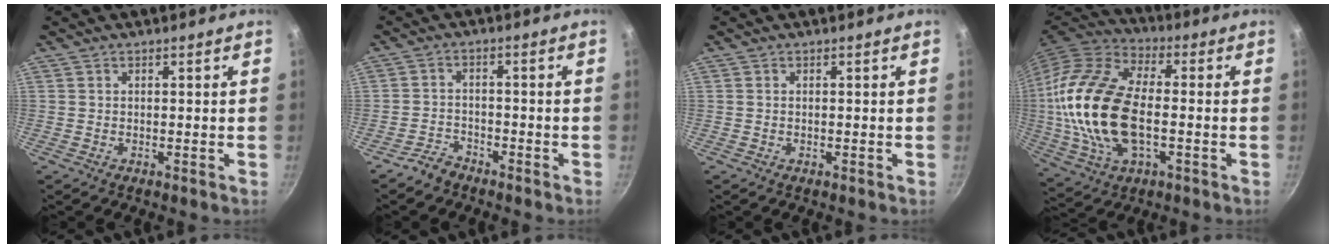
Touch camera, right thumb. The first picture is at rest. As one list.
[{"total": 3.6, "force": [-3.0, 1.7, 0.7], "torque": [-0.006, 0.037, -0.055]}, {"total": 0.0}, {"total": 22.1, "force": [-1.5, 12.3, 18.3], "torque": [-0.366, 0.022, -0.032]}]